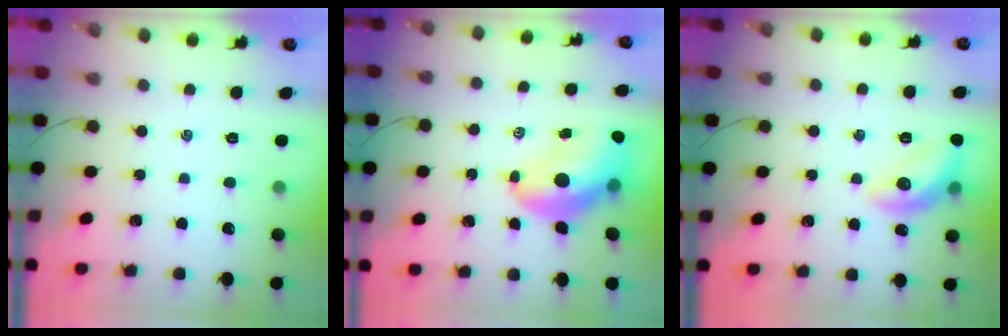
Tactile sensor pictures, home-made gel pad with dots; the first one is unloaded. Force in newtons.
{"total": 12.1, "press": 11.6, "slide": 3.5}
{"total": 12.7, "press": 12.7, "slide": 0.9}